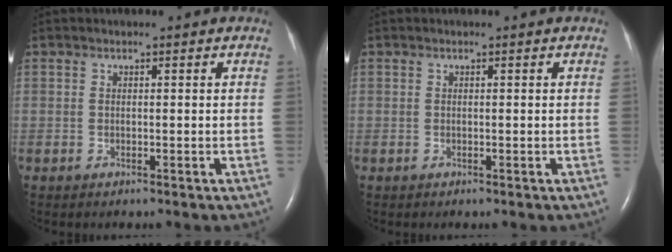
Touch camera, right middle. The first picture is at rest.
{"total": 0.0}